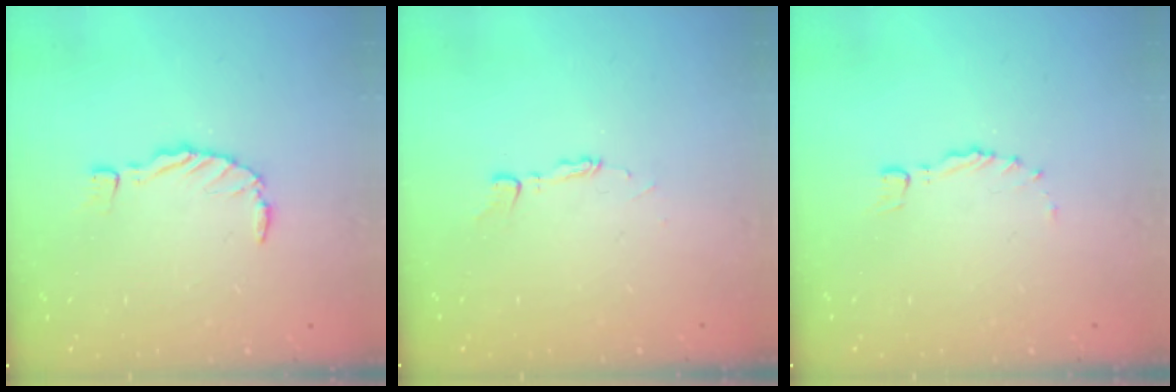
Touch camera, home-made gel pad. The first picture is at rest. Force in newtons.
{"total": 2.9, "press": 2.9, "slide": 0.2}
{"total": 0.0}